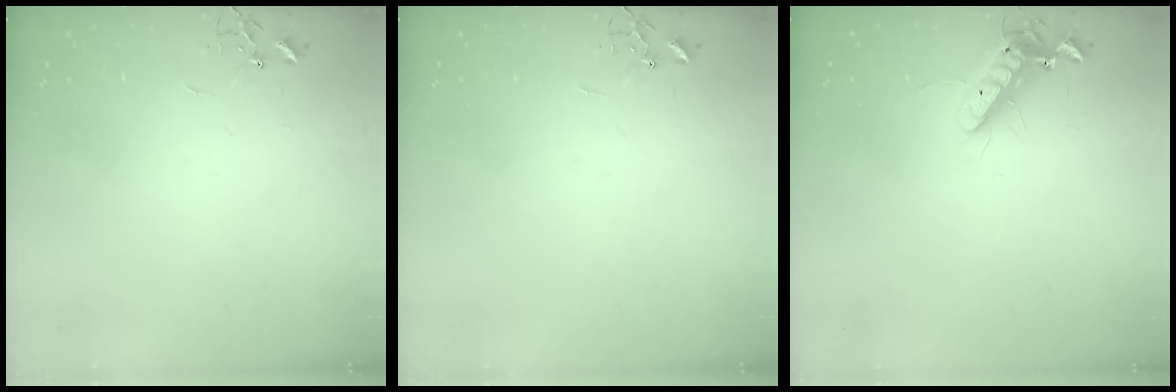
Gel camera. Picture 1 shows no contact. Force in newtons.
{"total": 0.0}
{"total": 11.8, "press": 11.6, "slide": 2.2}